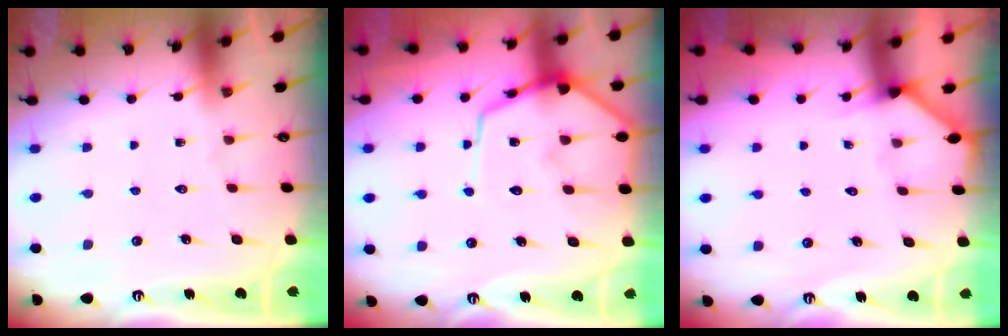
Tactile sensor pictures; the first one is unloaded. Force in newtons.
{"total": 12.4, "press": 12.4, "slide": 1.1}
{"total": 1.4, "press": 1.4, "slide": 0.1}